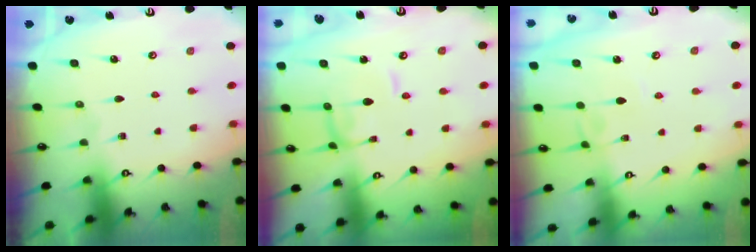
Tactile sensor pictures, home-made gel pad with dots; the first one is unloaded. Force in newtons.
{"total": 1.4, "press": 1.3, "slide": 0.3}
{"total": 3.8, "press": 3.8, "slide": 0.2}